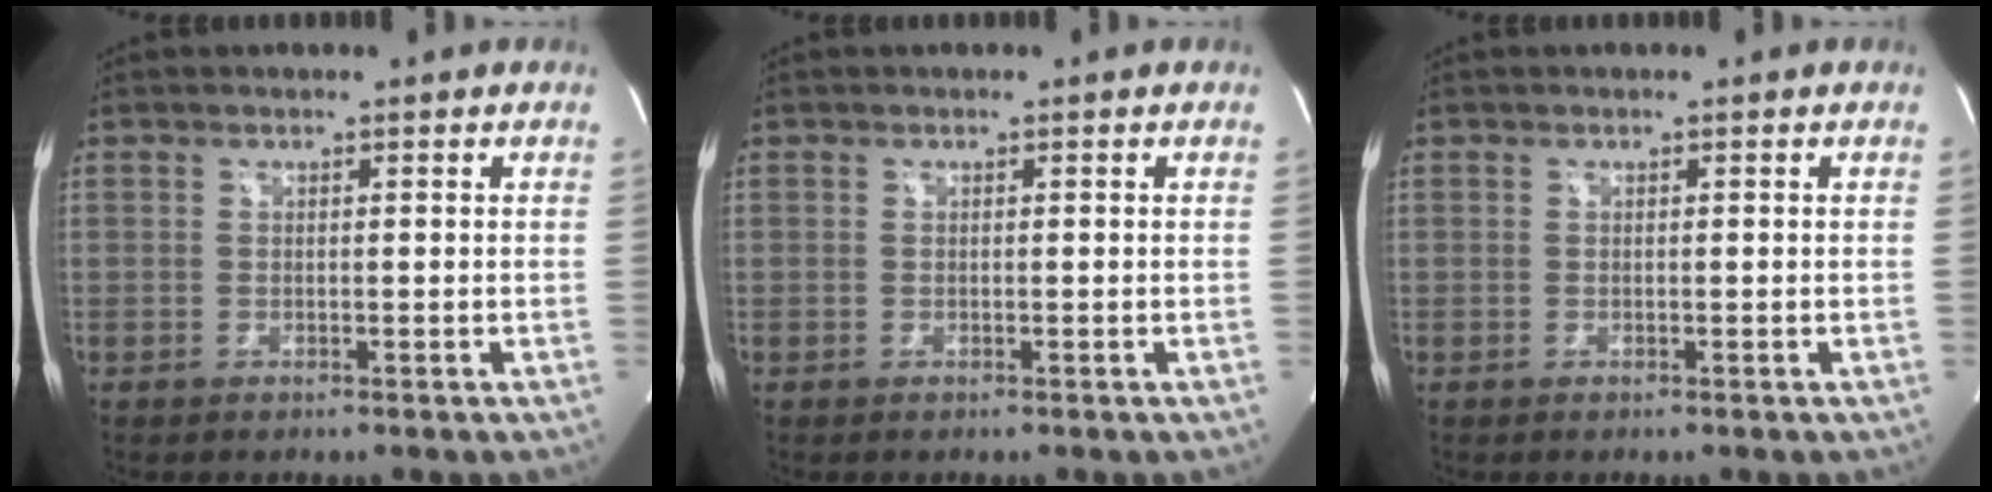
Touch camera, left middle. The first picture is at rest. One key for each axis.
{"total": 0.0}
{"total": 0.0}